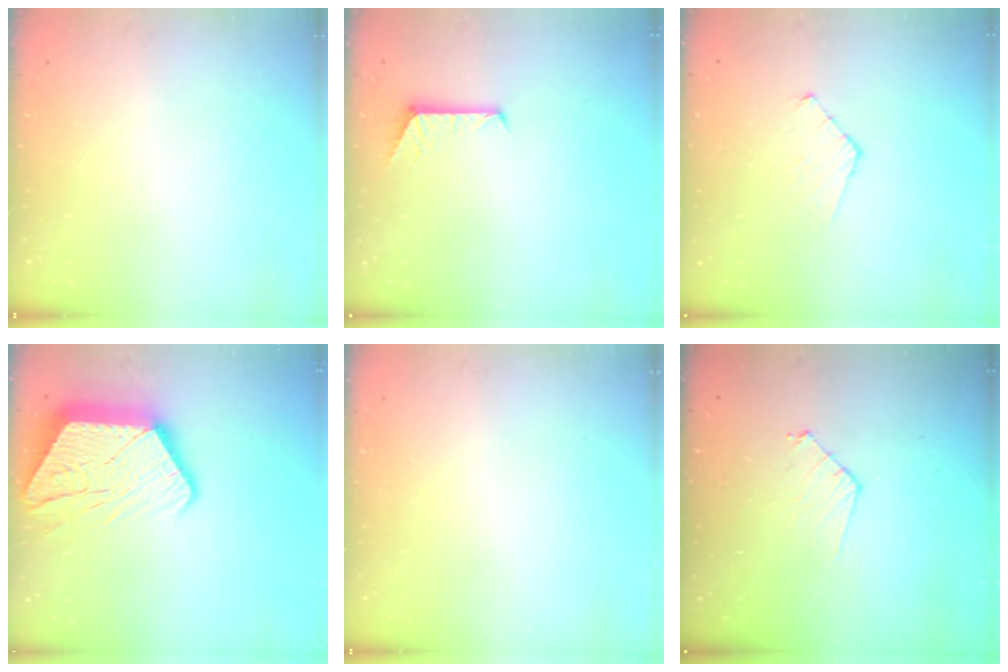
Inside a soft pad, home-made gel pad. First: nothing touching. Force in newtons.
{"total": 6.1, "press": 6.1, "slide": 0.6}
{"total": 3.8, "press": 3.7, "slide": 0.3}
{"total": 20.1, "press": 20.0, "slide": 1.3}
{"total": 0.0}
{"total": 5.8, "press": 5.8, "slide": 0.5}